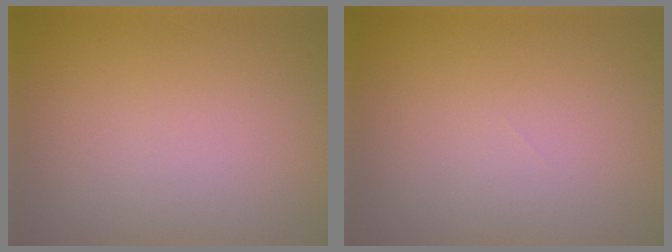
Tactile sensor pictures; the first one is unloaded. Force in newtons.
{"total": 0.0}